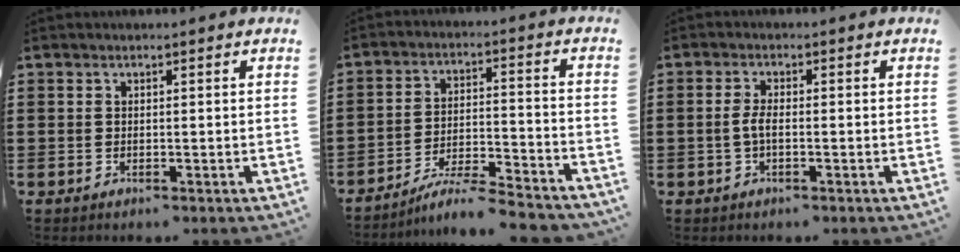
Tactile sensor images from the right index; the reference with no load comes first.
{"total": 6.3, "force": [-5.9, -0.1, 2.2], "torque": [-0.041, -0.005, -0.115]}
{"total": 2.5, "force": [-0.6, 0.8, 2.3], "torque": [-0.058, -0.005, -0.015]}